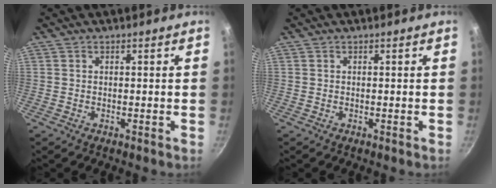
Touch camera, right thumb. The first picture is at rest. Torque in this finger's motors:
{"motor_torque": [0.00, 0.00, 0.01, 0.01, 0.00]}